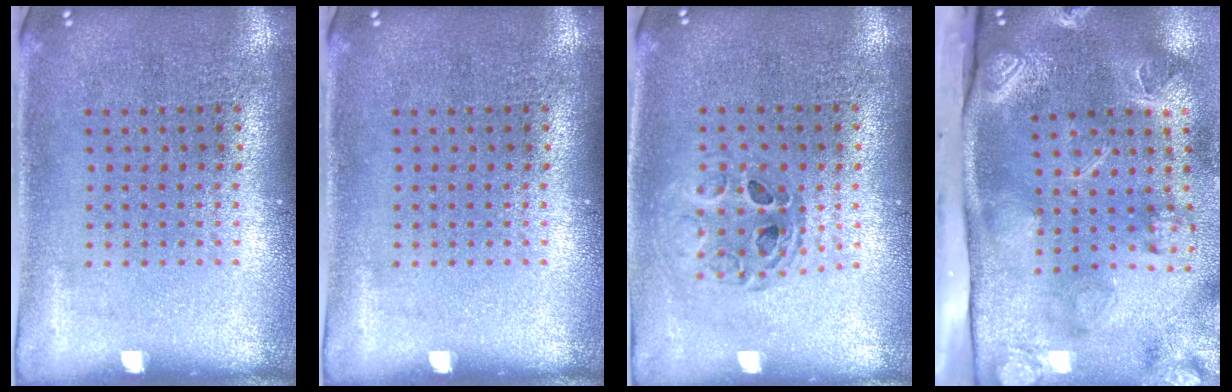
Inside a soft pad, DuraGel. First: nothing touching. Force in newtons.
{"total": 0.0}
{"total": 0.8, "press": 0.8, "slide": 0.1}
{"total": 4.5, "press": 3.3, "slide": 3.2}